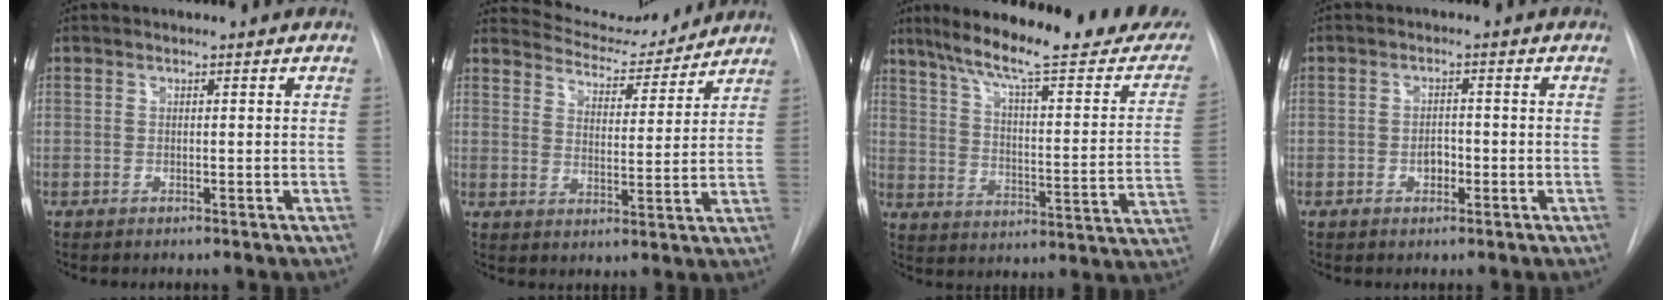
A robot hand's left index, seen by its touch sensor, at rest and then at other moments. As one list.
[{"total": 10.6, "force": [10.3, 2.1, 1.3], "torque": [-0.020, -0.002, 0.151]}, {"total": 27.4, "force": [22.7, 3.3, 15.0], "torque": [-0.218, -0.045, 0.295]}, {"total": 2.0, "force": [-0.7, 1.3, 1.3], "torque": [-0.018, 0.006, -0.011]}]